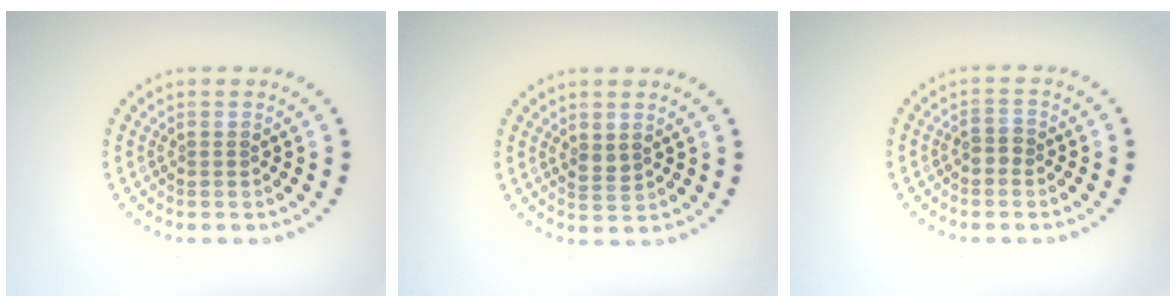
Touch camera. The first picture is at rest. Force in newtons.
{"total": 1.2, "press": 1.1, "slide": 0.3}
{"total": 1.1, "press": 1.0, "slide": 0.5}